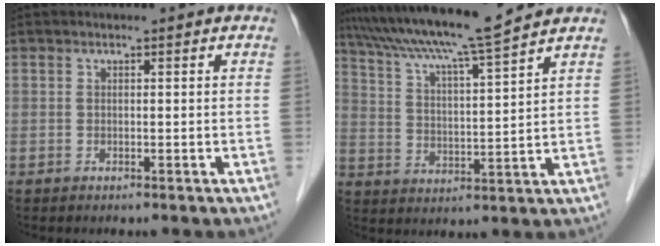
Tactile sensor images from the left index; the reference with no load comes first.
{"total": 13.5, "force": [11.8, -1.2, 6.5], "torque": [-0.120, 0.013, 0.194]}